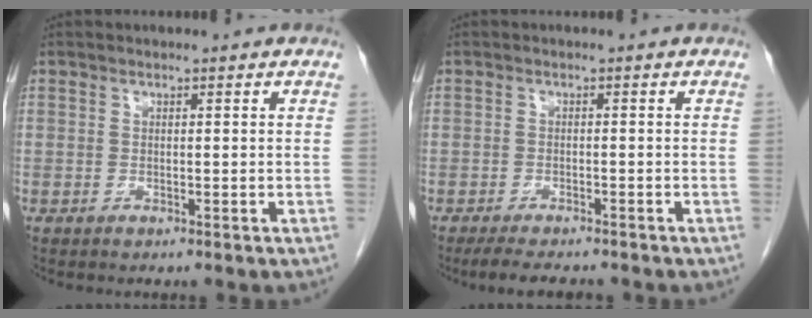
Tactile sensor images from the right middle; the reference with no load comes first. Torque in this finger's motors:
{"motor_torque": [0.54, -0.31, 0.03, 0.01]}